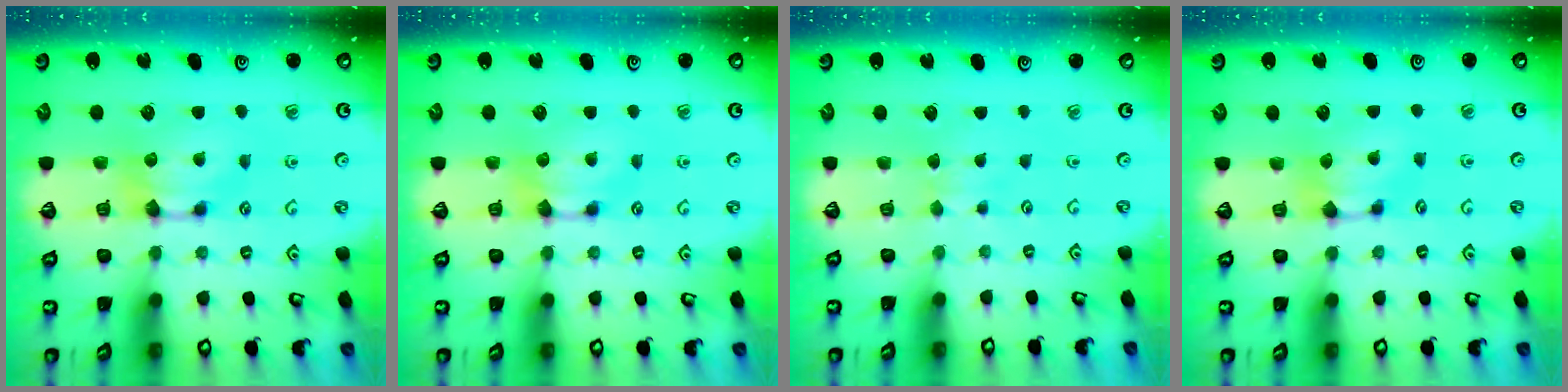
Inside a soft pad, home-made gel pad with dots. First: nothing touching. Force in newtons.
{"total": 0.0}
{"total": 2.5, "press": 2.5, "slide": 0.5}
{"total": 0.8, "press": 0.3, "slide": 0.7}